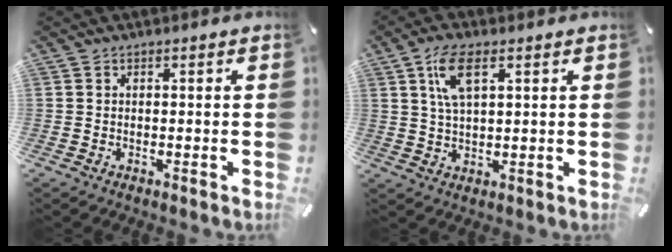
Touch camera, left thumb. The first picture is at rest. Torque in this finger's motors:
{"motor_torque": [1.20, 1.46, 0.80, -1.01, 0.34]}